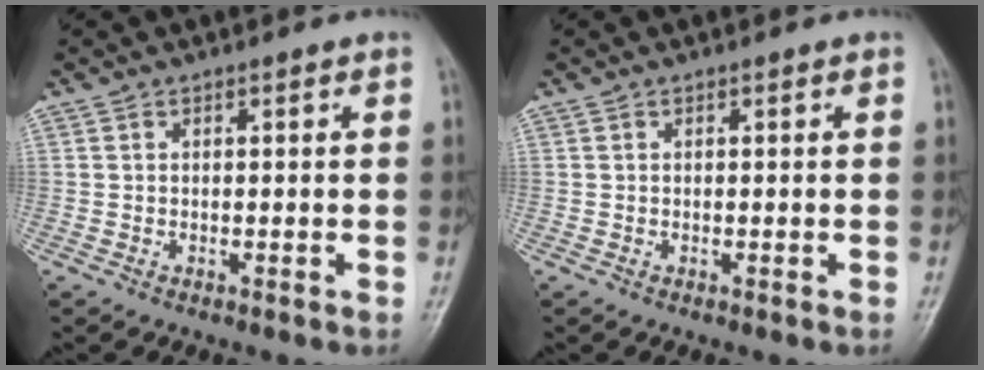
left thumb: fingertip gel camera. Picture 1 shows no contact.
{"total": 0.0}